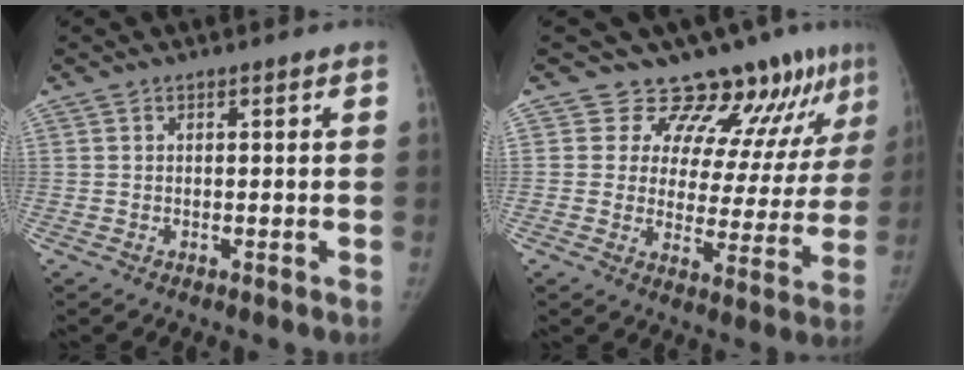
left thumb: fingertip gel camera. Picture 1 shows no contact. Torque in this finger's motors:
{"motor_torque": [0.04, 0.04, -0.15, -0.14, -0.05]}